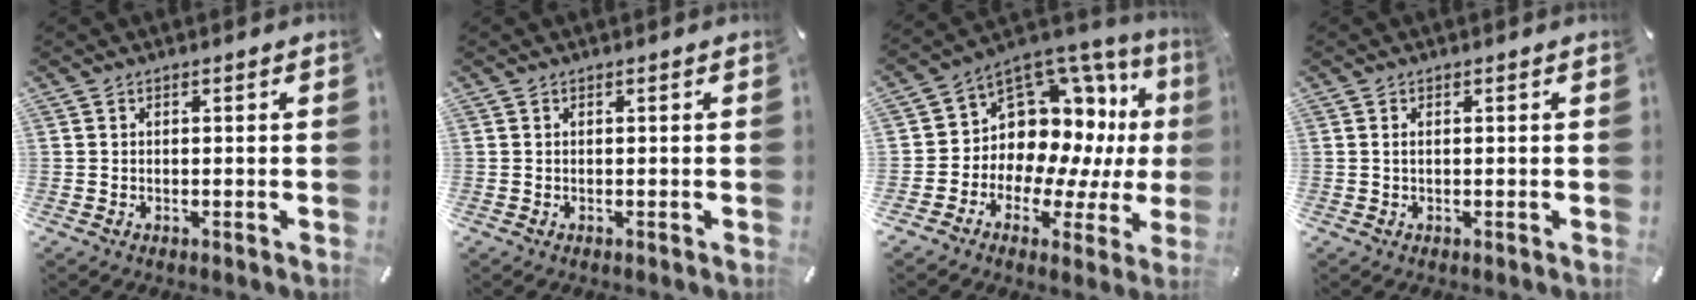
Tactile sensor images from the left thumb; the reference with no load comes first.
{"total": 0.0}
{"total": 11.8, "force": [4.9, 9.4, 5.2], "torque": [-0.076, -0.078, 0.101]}
{"total": 0.8, "force": [0.1, 0.4, 0.7], "torque": [-0.016, 0.001, 0.001]}